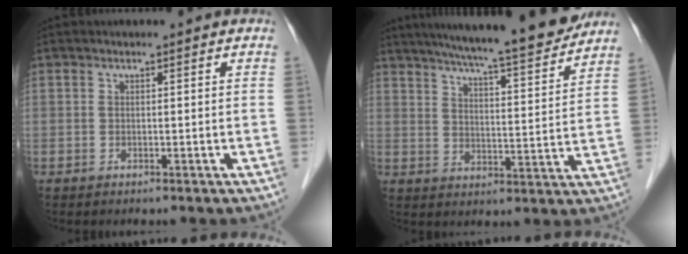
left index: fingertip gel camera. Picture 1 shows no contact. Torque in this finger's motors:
{"motor_torque": [1.06, -0.96, 0.81, 0.19]}